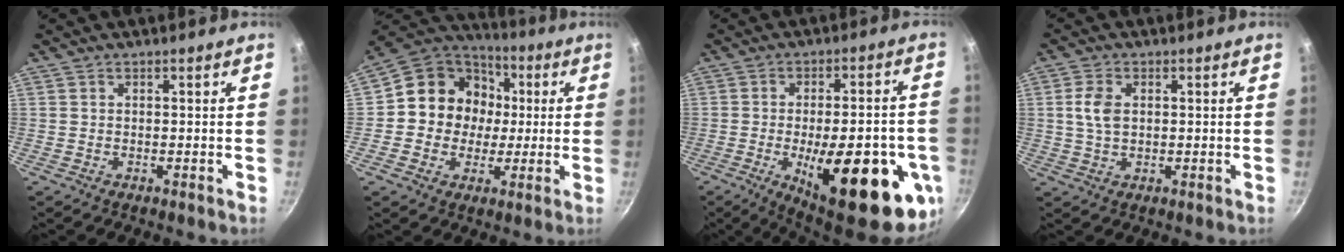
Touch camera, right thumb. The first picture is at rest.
{"total": 14.9, "force": [1.1, 13.2, 6.7], "torque": [-0.073, 0.025, 0.004]}
{"total": 25.6, "force": [-8.0, 8.9, 22.6], "torque": [-0.277, 0.003, -0.099]}
{"total": 5.0, "force": [0.8, 3.2, 3.8], "torque": [-0.070, 0.003, 0.014]}